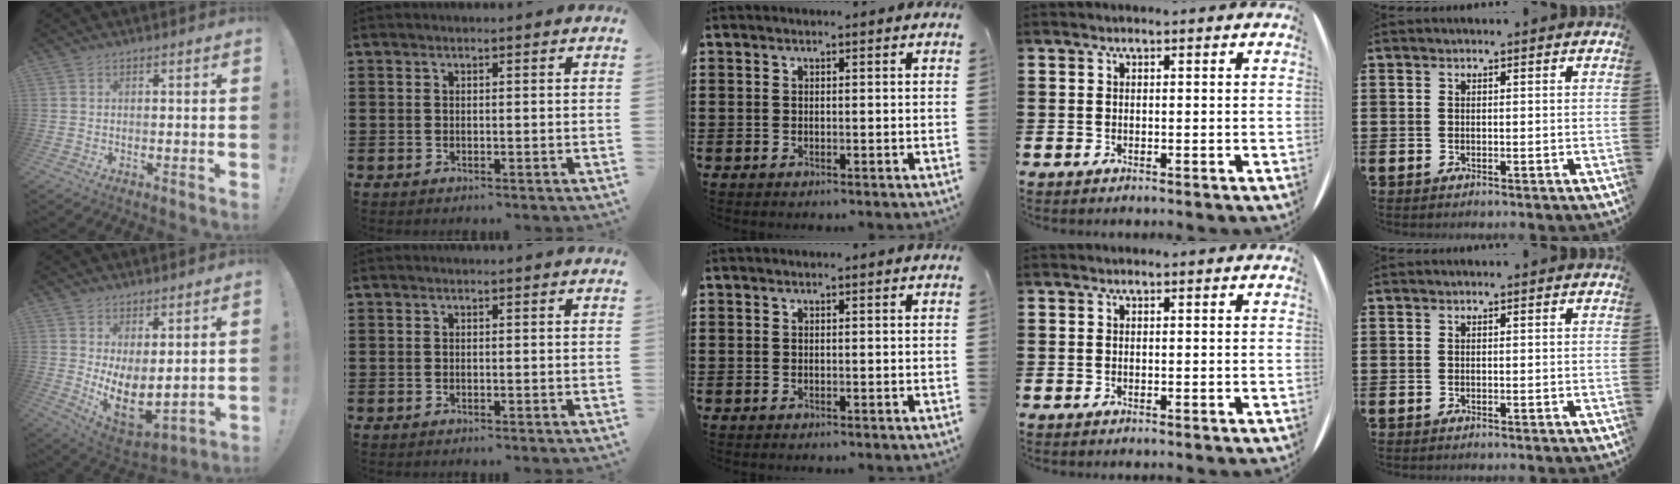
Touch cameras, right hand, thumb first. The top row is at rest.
{"thumb": {"total": 9.2, "force": [1.5, 4.8, 7.7], "torque": [-0.107, -0.042, 0.037]}}